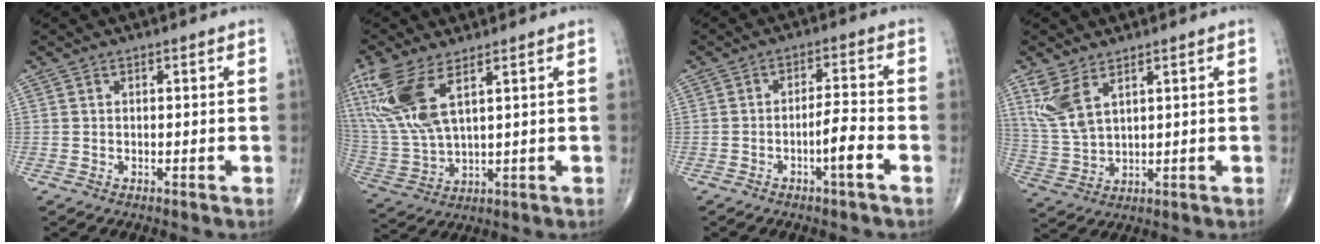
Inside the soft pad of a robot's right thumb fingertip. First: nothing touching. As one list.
[{"total": 14.2, "force": [6.6, 5.3, 11.3], "torque": [-0.270, -0.018, 0.145]}, {"total": 5.2, "force": [-2.4, 0.5, 4.6], "torque": [-0.084, 0.020, -0.042]}, {"total": 7.5, "force": [4.2, 3.3, 5.2], "torque": [-0.115, -0.014, 0.098]}]